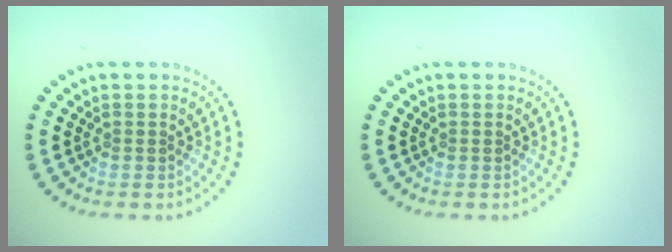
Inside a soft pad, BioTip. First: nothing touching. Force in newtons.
{"total": 0.0}